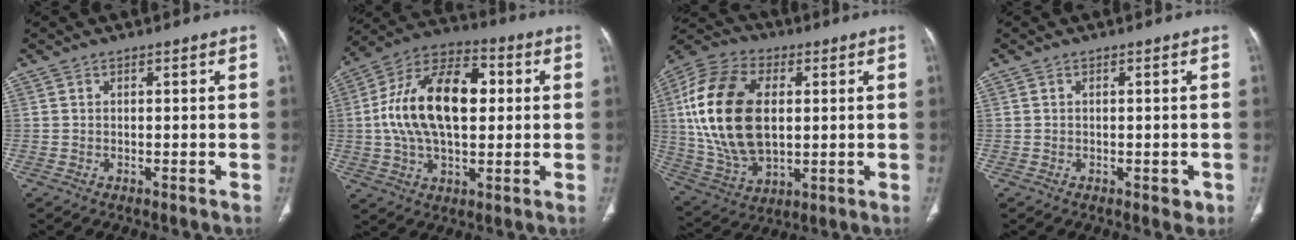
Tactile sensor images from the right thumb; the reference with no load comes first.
{"total": 20.1, "force": [1.9, 11.3, 16.5], "torque": [-0.287, 0.026, 0.029]}
{"total": 22.5, "force": [3.0, 13.5, 17.8], "torque": [-0.352, -0.005, 0.059]}
{"total": 1.8, "force": [-0.5, 1.1, 1.3], "torque": [-0.010, 0.000, -0.003]}